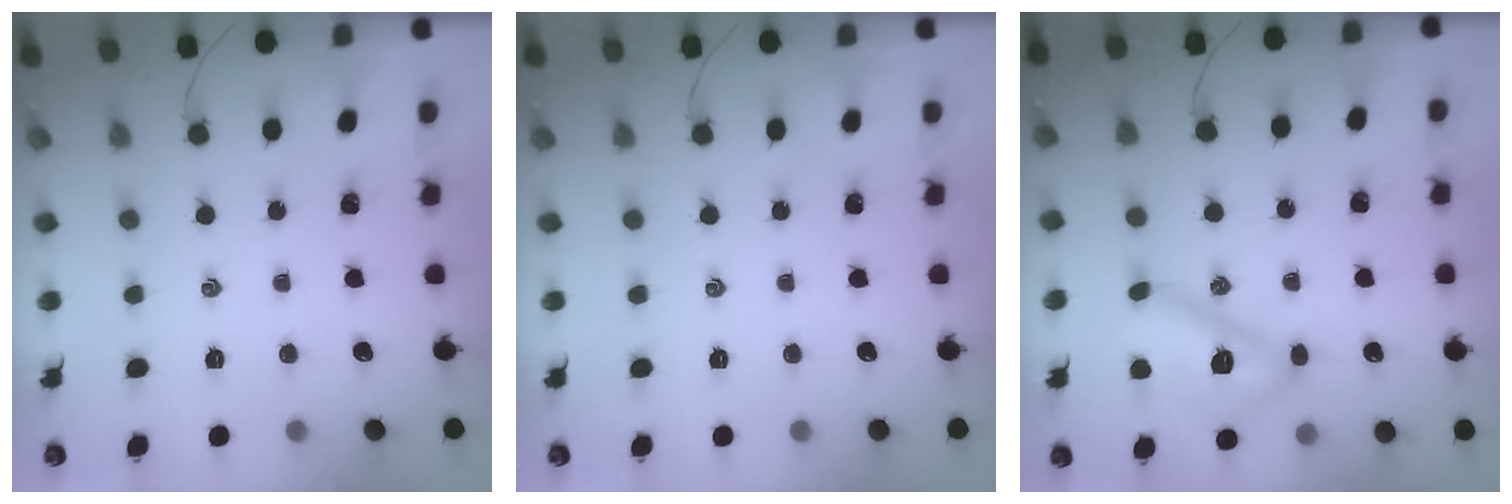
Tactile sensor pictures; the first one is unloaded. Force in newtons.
{"total": 0.0}
{"total": 11.7, "press": 11.7, "slide": 0.2}